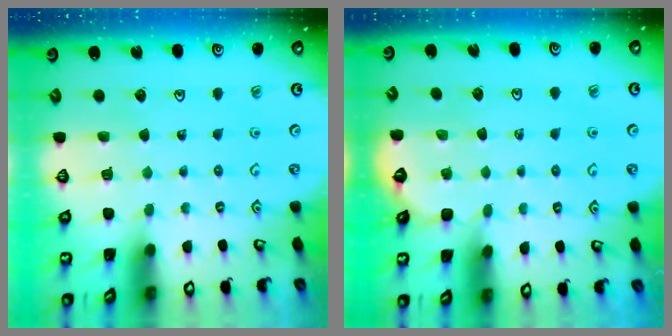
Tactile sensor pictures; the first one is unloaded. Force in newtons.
{"total": 1.6, "press": 1.5, "slide": 0.5}